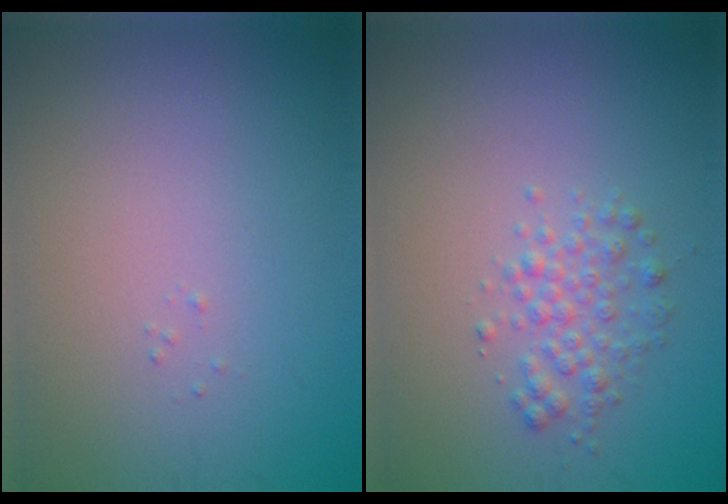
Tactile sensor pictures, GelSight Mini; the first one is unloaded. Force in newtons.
{"total": 2.2, "press": 2.2, "slide": 0.0}